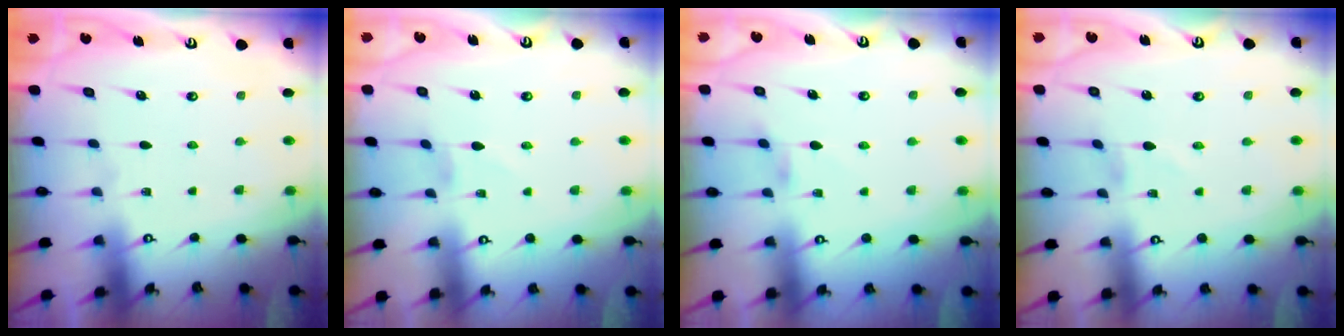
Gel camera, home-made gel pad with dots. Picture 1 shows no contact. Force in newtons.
{"total": 0.6, "press": 0.6, "slide": 0.2}
{"total": 2.7, "press": 2.7, "slide": 0.5}
{"total": 1.3, "press": 1.3, "slide": 0.1}